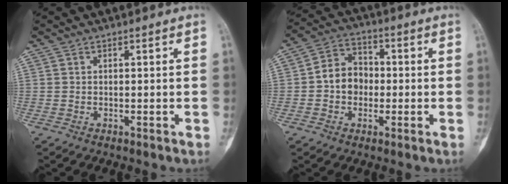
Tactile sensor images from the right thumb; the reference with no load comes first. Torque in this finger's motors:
{"motor_torque": [-0.80, 0.52, 0.52, -0.36, 0.00]}